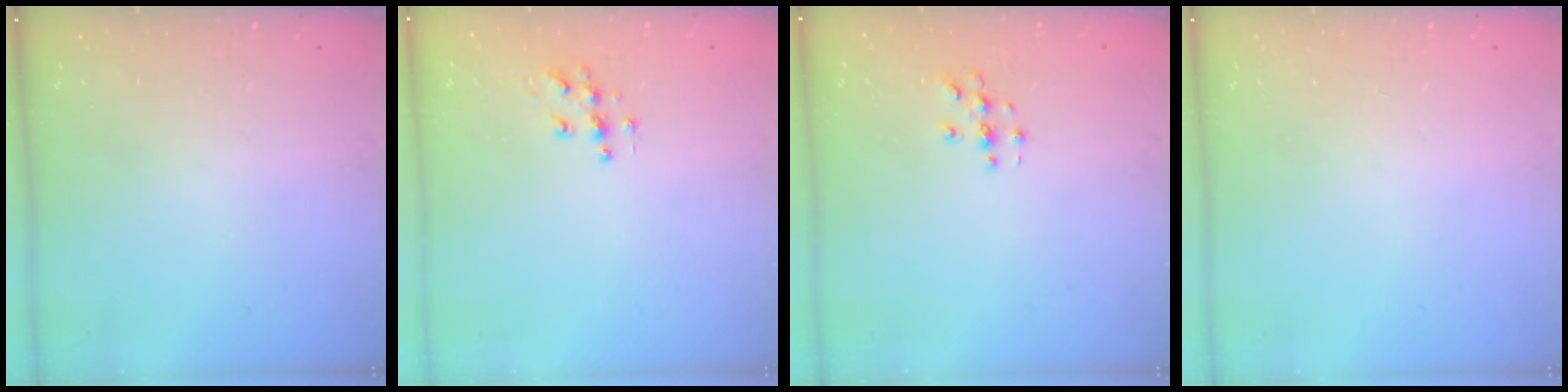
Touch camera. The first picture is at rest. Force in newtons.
{"total": 6.1, "press": 6.1, "slide": 0.3}
{"total": 2.8, "press": 2.8, "slide": 0.2}
{"total": 0.0}